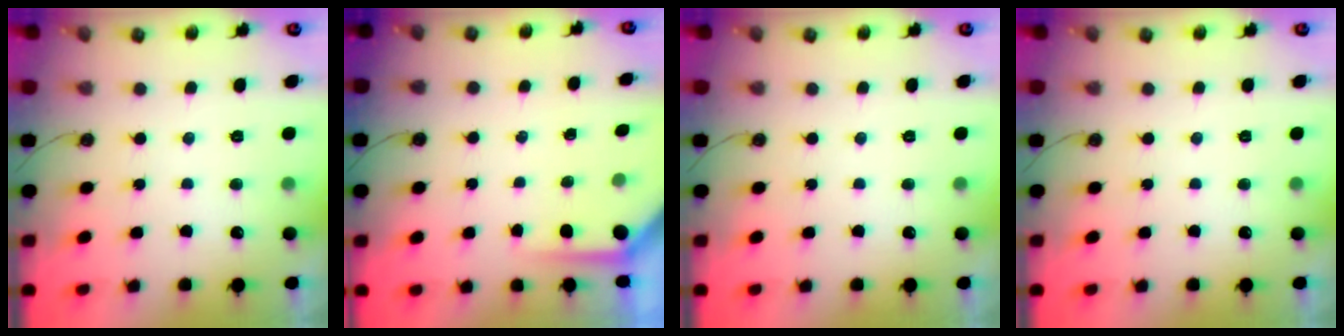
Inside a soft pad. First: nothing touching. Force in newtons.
{"total": 3.3, "press": 3.3, "slide": 0.3}
{"total": 0.0}
{"total": 0.0}